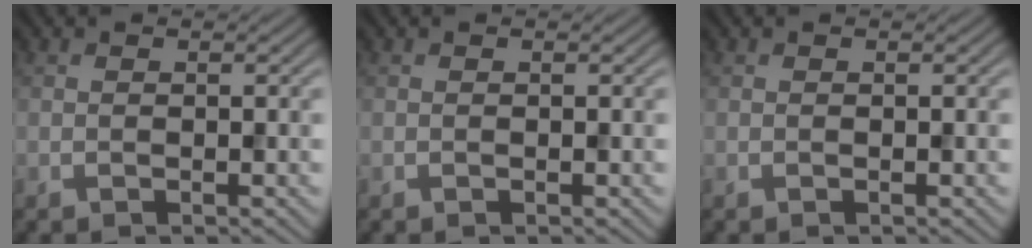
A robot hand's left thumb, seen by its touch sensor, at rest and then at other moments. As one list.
[{"total": 0.0}, {"total": 0.0}]